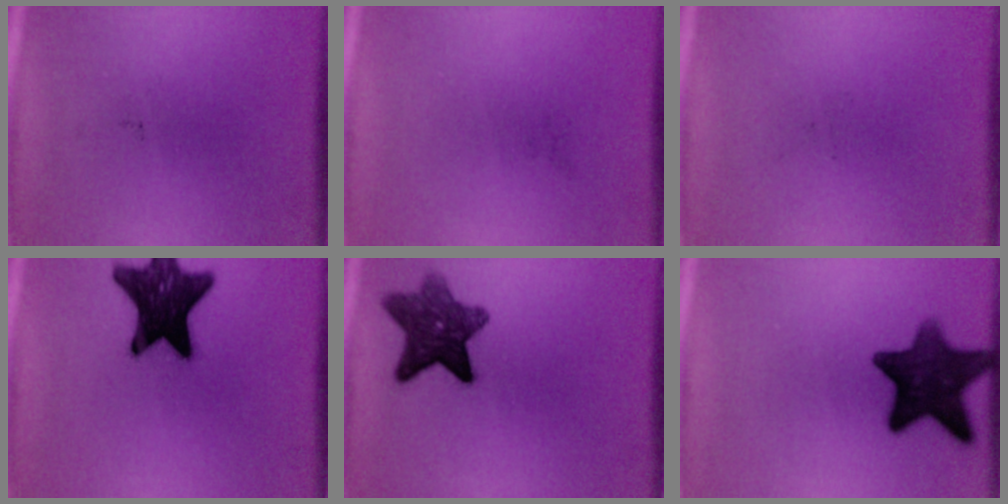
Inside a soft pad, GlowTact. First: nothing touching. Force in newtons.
{"total": 0.0}
{"total": 0.0}
{"total": 16.7}
{"total": 9.3}
{"total": 12.7}